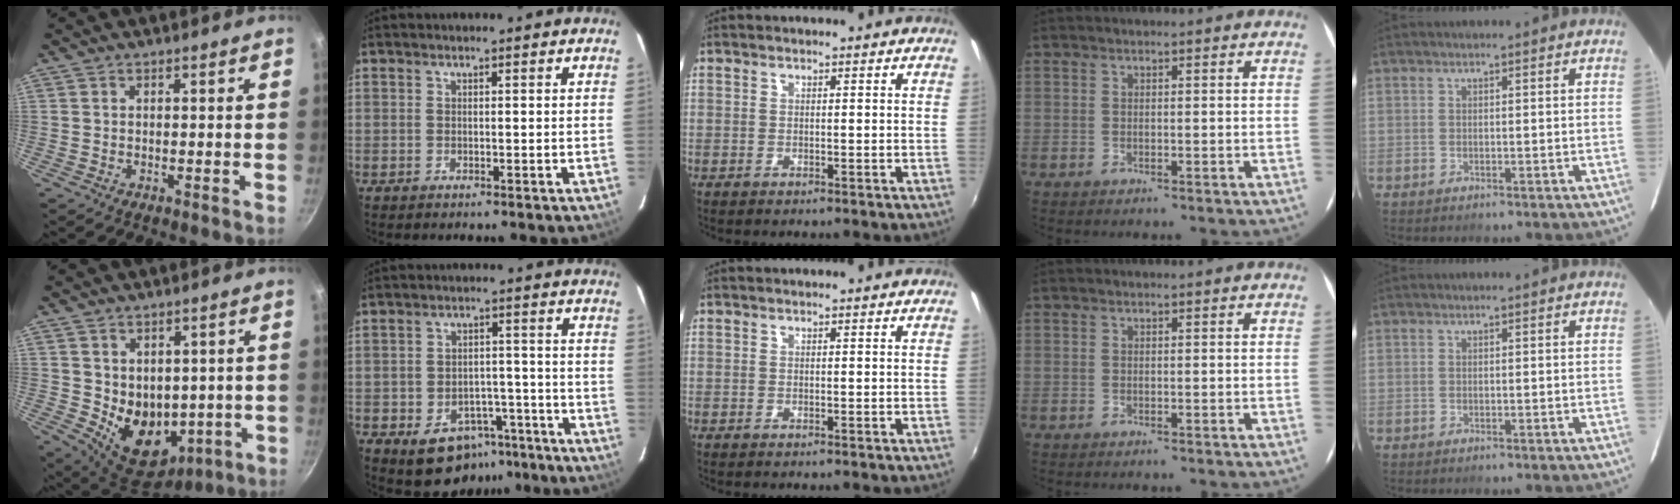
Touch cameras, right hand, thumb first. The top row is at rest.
{"thumb": {"total": 12.2, "force": [0.6, 9.5, 7.6], "torque": [-0.090, -0.032, 0.036]}, "index": {"total": 11.3, "force": [-6.9, 7.8, 4.5], "torque": [-0.083, 0.031, -0.068]}}